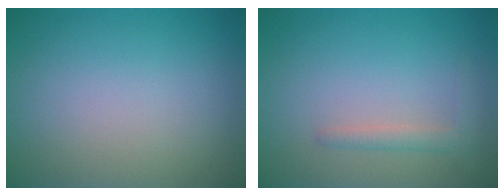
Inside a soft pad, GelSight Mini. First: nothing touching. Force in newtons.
{"total": 1.6, "press": 1.6, "slide": 0.1}